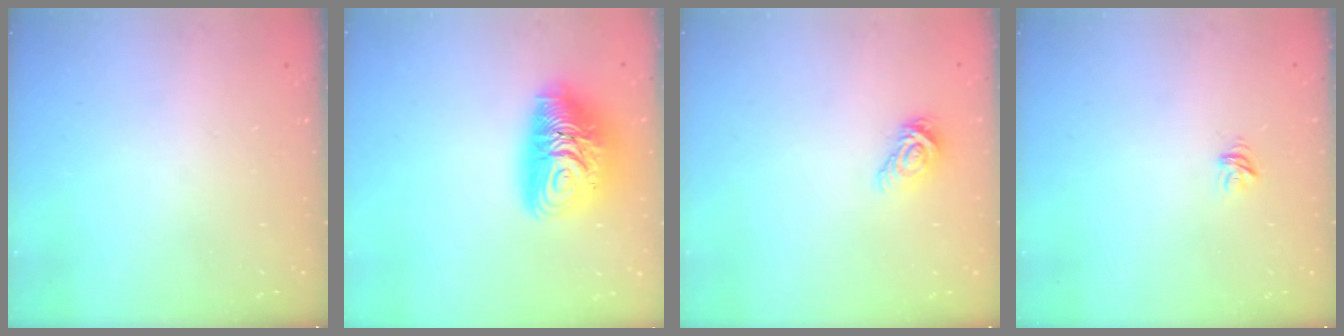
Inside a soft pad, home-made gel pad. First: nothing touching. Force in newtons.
{"total": 15.4, "press": 15.3, "slide": 1.3}
{"total": 8.1, "press": 8.1, "slide": 0.4}
{"total": 3.9, "press": 3.9, "slide": 0.1}